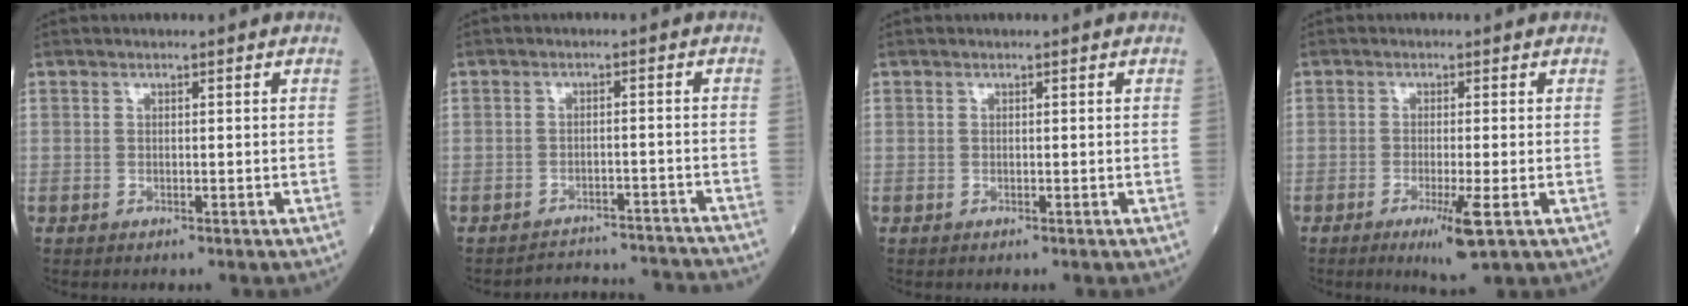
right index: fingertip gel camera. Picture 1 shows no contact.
{"total": 11.2, "force": [-11.2, 0.7, 0.5], "torque": [0.000, 0.015, -0.134]}
{"total": 0.0}
{"total": 4.8, "force": [-2.1, -0.1, 4.4], "torque": [-0.072, -0.015, -0.033]}